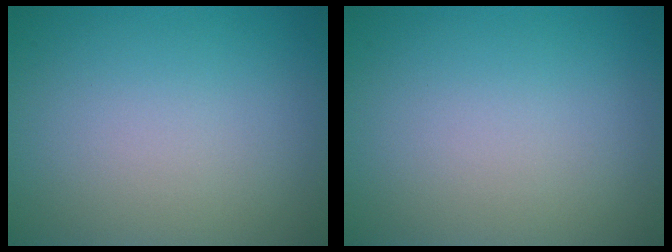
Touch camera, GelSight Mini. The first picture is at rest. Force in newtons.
{"total": 0.0}